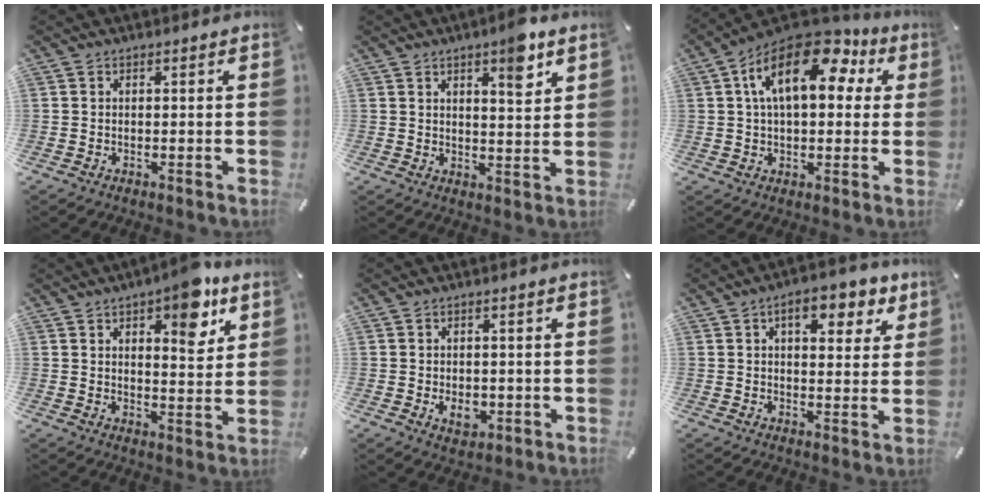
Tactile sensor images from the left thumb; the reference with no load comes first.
{"total": 7.2, "force": [4.8, 2.2, 5.0], "torque": [-0.060, -0.030, 0.074]}
{"total": 17.8, "force": [6.7, 9.4, 13.6], "torque": [-0.237, -0.021, 0.108]}
{"total": 10.0, "force": [6.1, 4.3, 6.7], "torque": [-0.077, -0.033, 0.098]}
{"total": 4.3, "force": [-0.8, 3.2, 2.8], "torque": [-0.045, -0.006, -0.018]}
{"total": 8.9, "force": [4.7, 4.7, 5.8], "torque": [-0.072, -0.013, 0.073]}